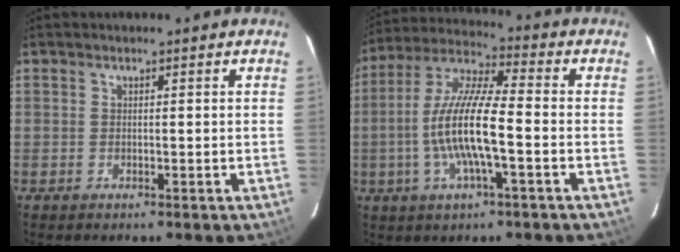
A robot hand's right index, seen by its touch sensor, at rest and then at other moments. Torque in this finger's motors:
{"motor_torque": [2.14, 0.00, 1.05, 0.21]}